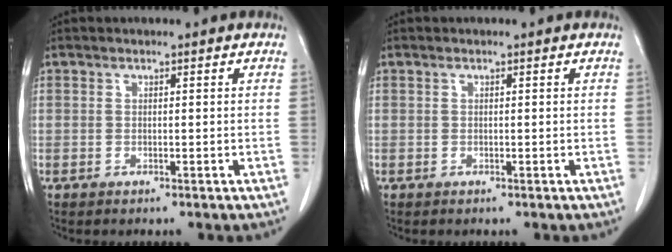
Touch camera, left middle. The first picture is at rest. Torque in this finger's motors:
{"motor_torque": [-0.36, 0.14, -0.12, -0.02]}